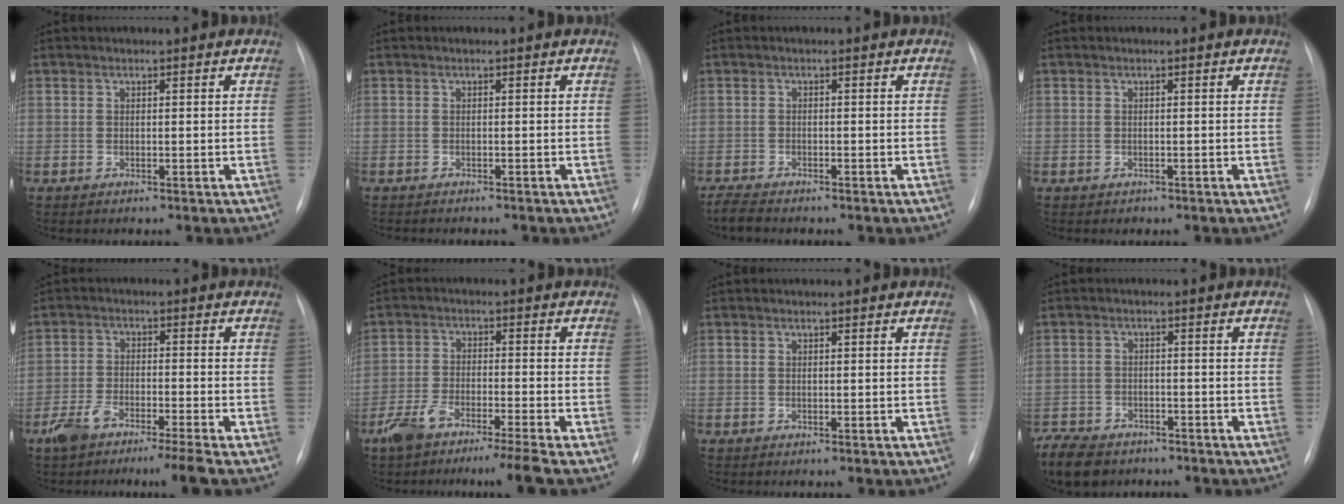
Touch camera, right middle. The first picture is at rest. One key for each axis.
{"total": 2.6, "fx": -2.2, "fy": 0.7, "fz": 1.1, "tx": -0.018, "ty": -0.005, "tz": -0.021}
{"total": 3.0, "fx": -2.7, "fy": 0.6, "fz": 1.2, "tx": -0.023, "ty": -0.010, "tz": -0.043}
{"total": 0.6, "fx": -0.3, "fy": 0.5, "fz": 0.1, "tx": -0.005, "ty": 0.002, "tz": -0.003}
{"total": 7.1, "fx": -5.1, "fy": 0.3, "fz": 4.9, "tx": -0.098, "ty": -0.012, "tz": -0.094}
{"total": 8.1, "fx": -6.0, "fy": 0.1, "fz": 5.5, "tx": -0.108, "ty": -0.014, "tz": -0.107}
{"total": 0.0}
{"total": 9.9, "fx": -7.5, "fy": 5.2, "fz": 3.8, "tx": -0.082, "ty": -0.008, "tz": -0.115}